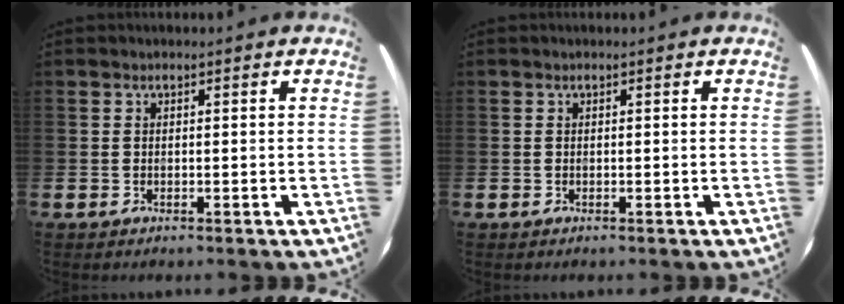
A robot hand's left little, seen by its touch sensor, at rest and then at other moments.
{"total": 0.0}